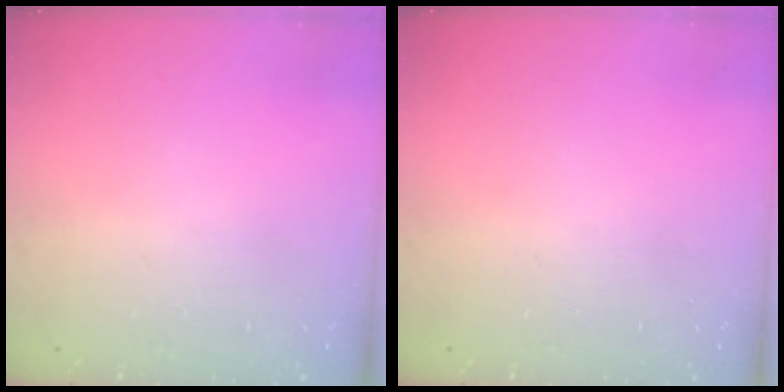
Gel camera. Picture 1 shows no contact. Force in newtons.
{"total": 0.0}